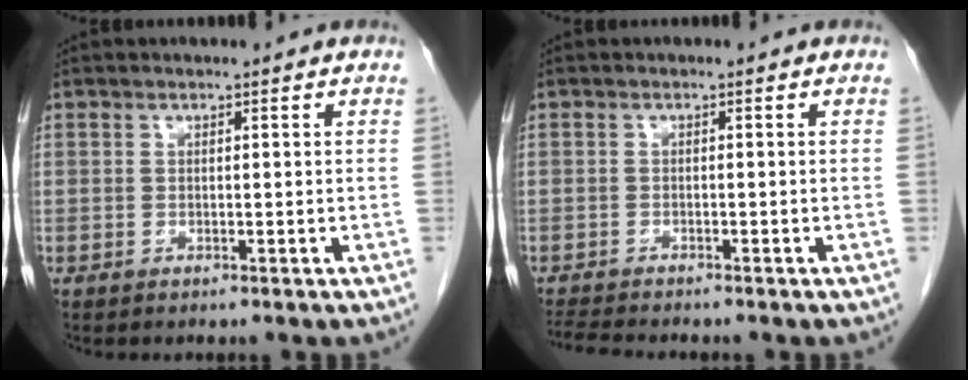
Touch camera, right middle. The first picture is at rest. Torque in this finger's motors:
{"motor_torque": [0.03, 0.04, -0.03, 0.00]}